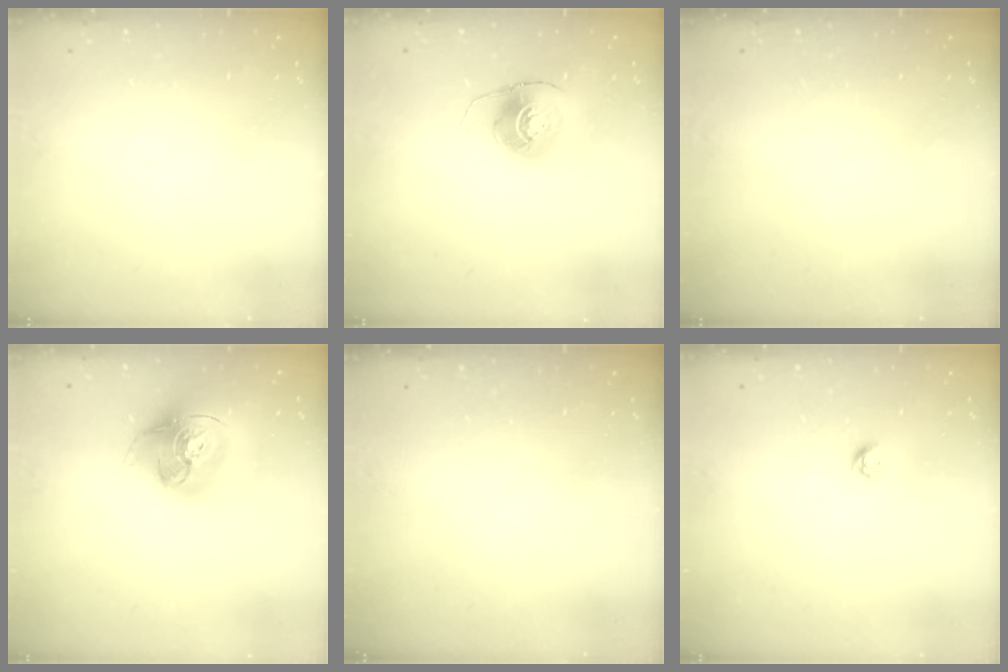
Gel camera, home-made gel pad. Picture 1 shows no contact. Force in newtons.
{"total": 7.9, "press": 7.9, "slide": 0.1}
{"total": 0.0}
{"total": 18.0, "press": 17.9, "slide": 2.0}
{"total": 0.0}
{"total": 3.7, "press": 3.7, "slide": 0.3}